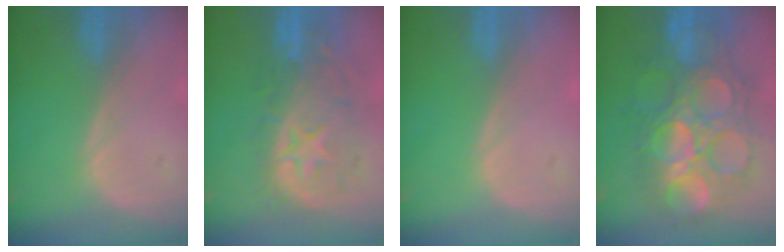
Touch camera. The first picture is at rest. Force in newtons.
{"total": 11.1, "press": 9.8, "slide": 5.2}
{"total": 0.0}
{"total": 13.5, "press": 13.4, "slide": 1.5}